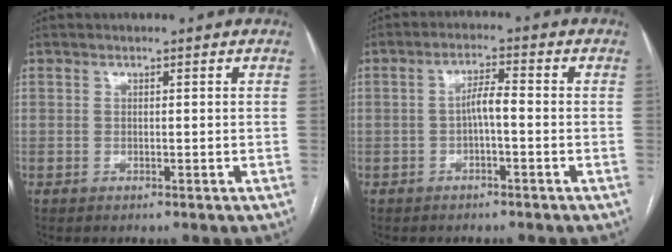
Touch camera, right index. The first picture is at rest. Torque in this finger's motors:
{"motor_torque": [0.75, -0.11, 0.32, 0.07]}